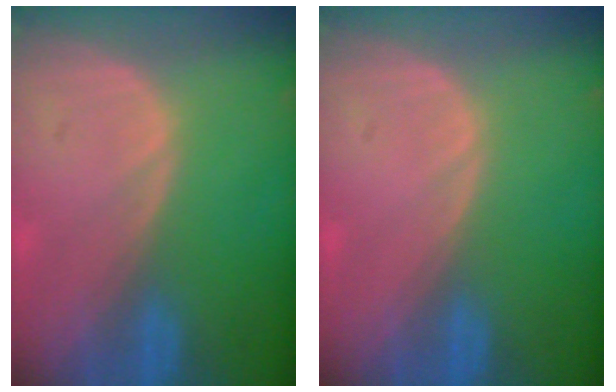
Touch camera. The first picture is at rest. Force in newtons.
{"total": 0.0}